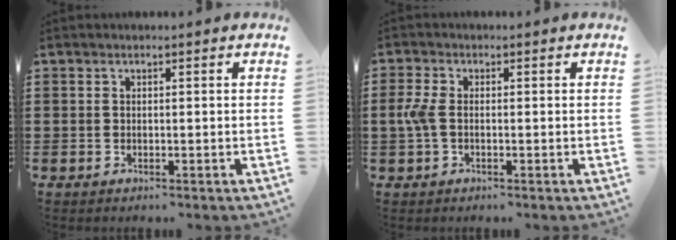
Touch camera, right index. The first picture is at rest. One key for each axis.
{"total": 3.2, "fx": -0.5, "fy": 1.6, "fz": 2.8, "tx": -0.079, "ty": -0.006, "tz": -0.017}